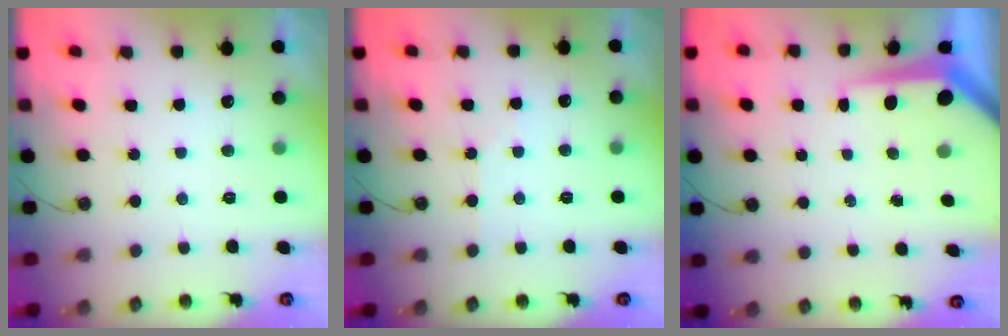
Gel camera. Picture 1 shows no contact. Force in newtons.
{"total": 3.2, "press": 3.2, "slide": 0.6}
{"total": 7.9, "press": 7.9, "slide": 0.6}